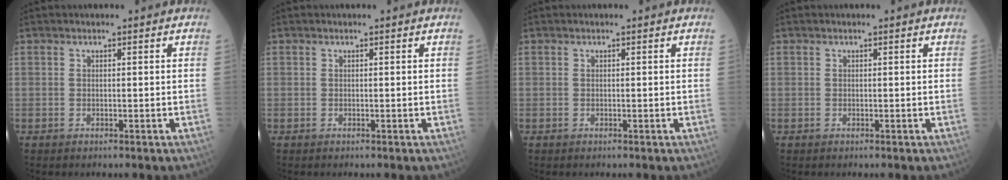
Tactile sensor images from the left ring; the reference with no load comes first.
{"total": 0.0}
{"total": 0.0}
{"total": 0.0}